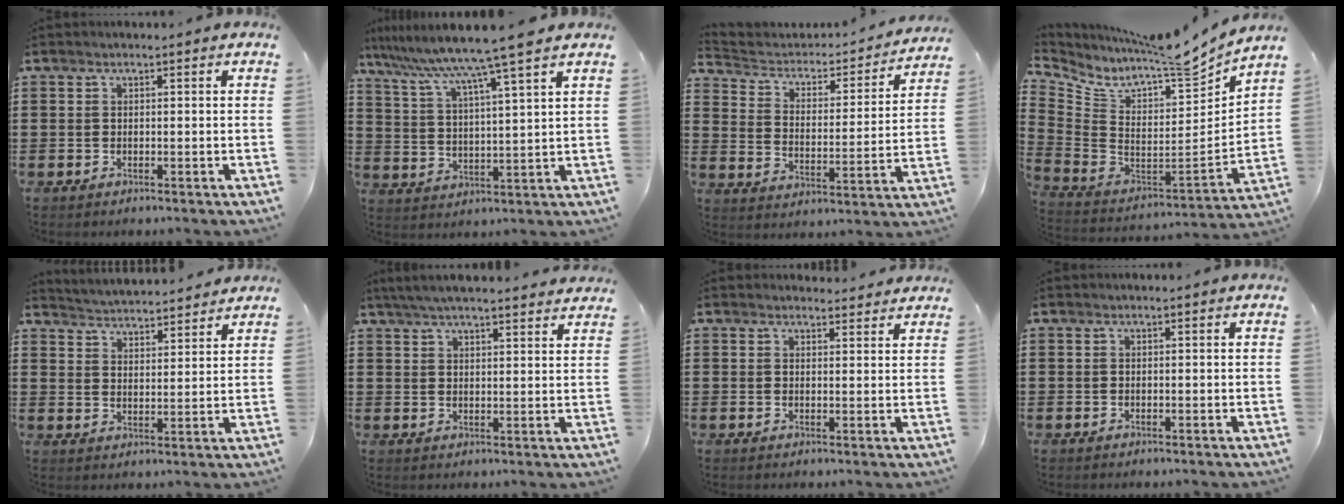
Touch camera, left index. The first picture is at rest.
{"total": 8.4, "force": [7.0, -1.7, 4.4], "torque": [-0.112, -0.049, 0.109]}
{"total": 2.9, "force": [2.3, 1.7, 0.4], "torque": [-0.032, -0.020, 0.028]}
{"total": 7.4, "force": [6.6, 0.9, 3.3], "torque": [-0.080, -0.077, 0.098]}
{"total": 3.7, "force": [3.7, -0.1, -0.2], "torque": [-0.015, -0.026, 0.062]}
{"total": 4.4, "force": [4.1, -0.1, 1.6], "torque": [-0.042, -0.012, 0.074]}
{"total": 2.0, "force": [1.9, 0.4, 0.1], "torque": [0.001, -0.004, 0.036]}
{"total": 0.0}